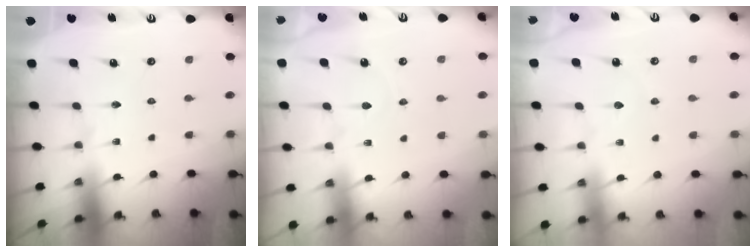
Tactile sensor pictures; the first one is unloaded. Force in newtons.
{"total": 3.2, "press": 3.1, "slide": 0.4}
{"total": 1.8, "press": 1.8, "slide": 0.2}